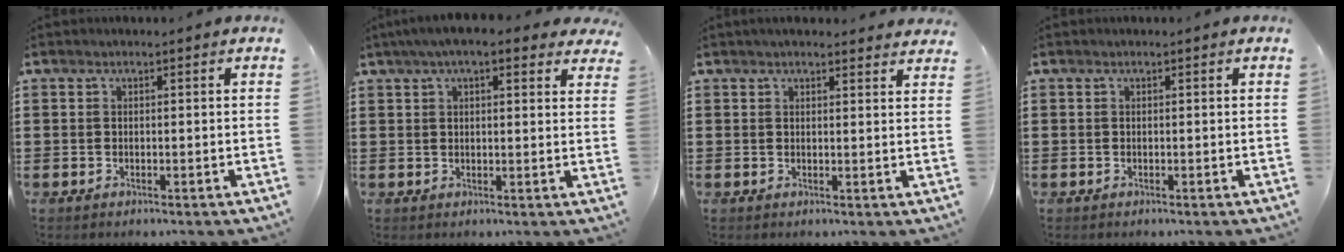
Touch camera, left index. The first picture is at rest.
{"total": 5.2, "force": [3.8, 1.1, 3.4], "torque": [-0.076, 0.003, 0.068]}
{"total": 2.1, "force": [2.1, 0.1, 0.4], "torque": [-0.012, 0.000, 0.039]}
{"total": 0.0}